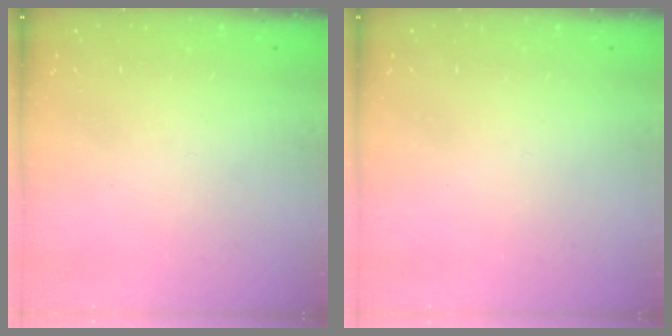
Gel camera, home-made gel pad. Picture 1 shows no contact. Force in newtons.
{"total": 0.0}